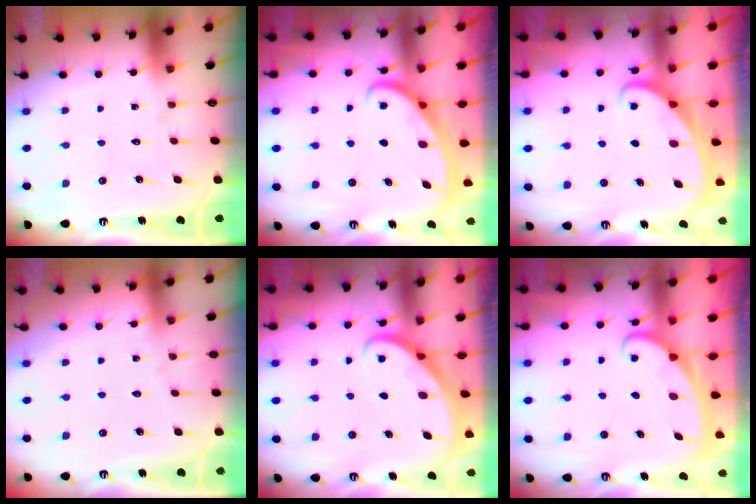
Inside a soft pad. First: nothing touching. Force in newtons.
{"total": 2.5, "press": 2.5, "slide": 0.4}
{"total": 2.1, "press": 2.1, "slide": 0.0}
{"total": 1.8, "press": 1.7, "slide": 0.2}
{"total": 2.7, "press": 2.7, "slide": 0.2}
{"total": 2.6, "press": 2.6, "slide": 0.3}